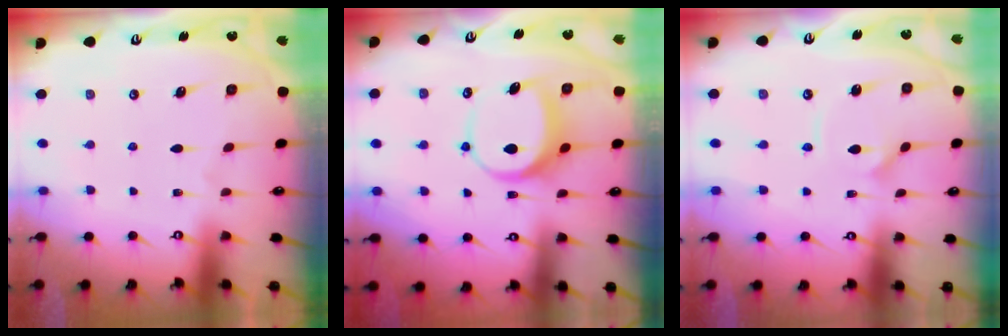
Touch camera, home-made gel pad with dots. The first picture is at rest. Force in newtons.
{"total": 8.6, "press": 8.6, "slide": 1.1}
{"total": 2.1, "press": 2.1, "slide": 0.6}